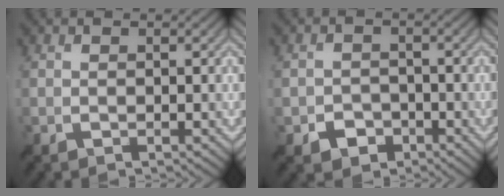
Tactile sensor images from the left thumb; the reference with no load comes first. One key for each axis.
{"total": 3.2, "fx": -1.8, "fy": 2.4, "fz": 1.0, "tx": -0.013, "ty": -0.006, "tz": -0.034}